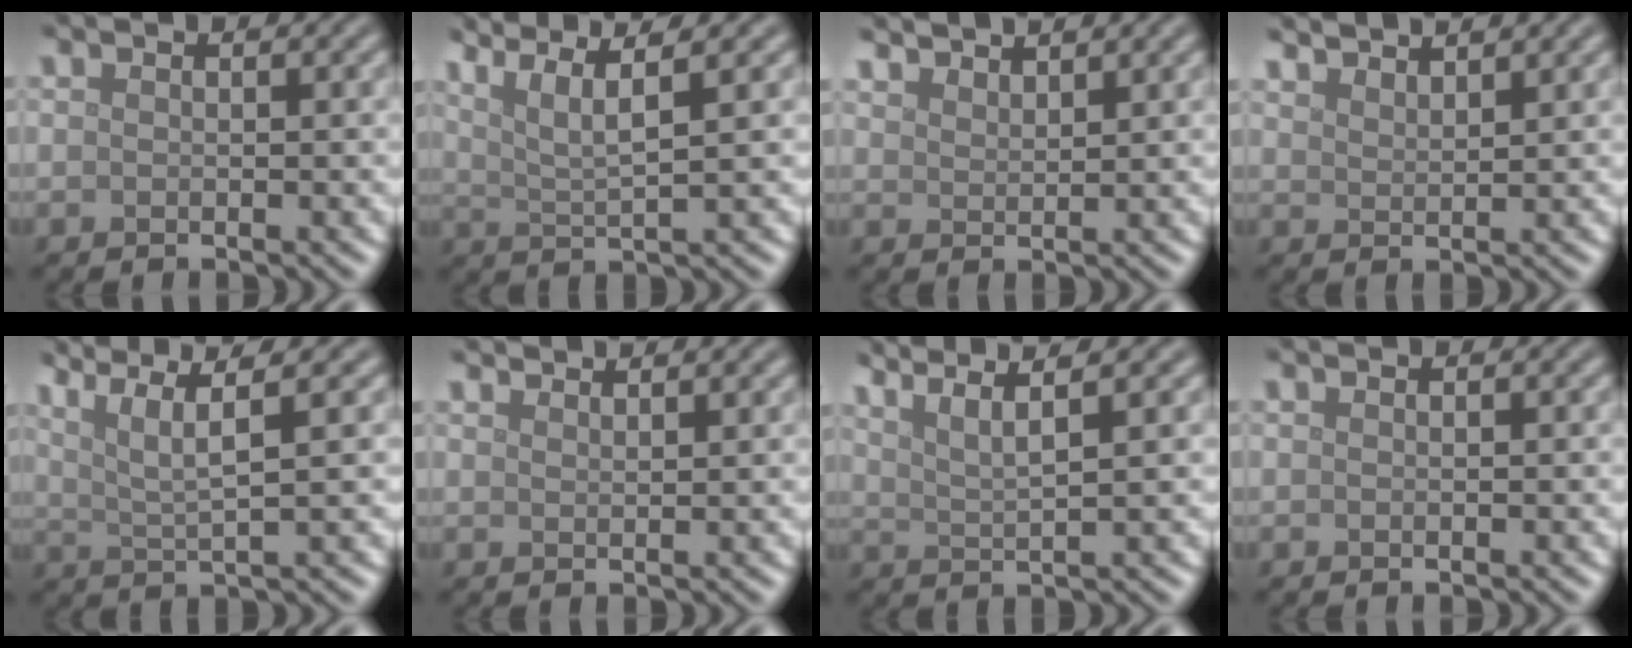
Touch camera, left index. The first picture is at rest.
{"total": 5.5, "force": [3.6, 1.0, 4.0], "torque": [-0.066, 0.016, 0.051]}
{"total": 3.4, "force": [3.2, 0.4, 0.8], "torque": [-0.007, 0.001, 0.055]}
{"total": 3.7, "force": [3.5, 0.6, 1.1], "torque": [-0.003, 0.006, 0.046]}
{"total": 5.4, "force": [3.1, 0.8, 4.3], "torque": [-0.080, 0.011, 0.056]}
{"total": 2.5, "force": [2.4, 0.4, 0.7], "torque": [-0.001, 0.003, 0.028]}
{"total": 5.5, "force": [4.1, 1.1, 3.4], "torque": [-0.055, 0.026, 0.045]}
{"total": 0.0}